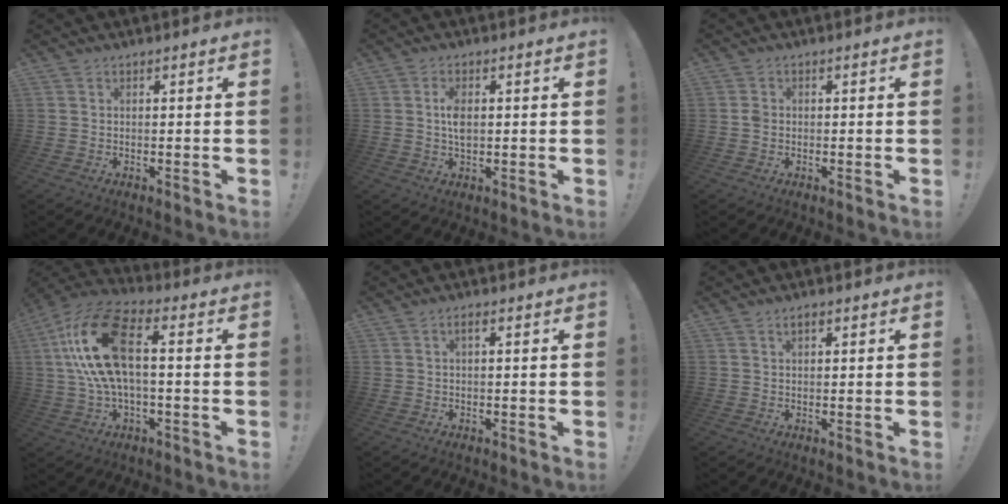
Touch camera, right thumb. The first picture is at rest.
{"total": 4.4, "force": [0.3, 2.3, 3.8], "torque": [-0.064, 0.005, 0.003]}
{"total": 1.5, "force": [-0.3, 1.3, 0.8], "torque": [-0.022, 0.009, -0.004]}
{"total": 19.6, "force": [2.1, 9.2, 17.2], "torque": [-0.339, 0.008, 0.035]}
{"total": 1.4, "force": [0.2, 0.2, 1.4], "torque": [-0.026, 0.003, 0.000]}
{"total": 1.8, "force": [1.0, 0.8, 1.3], "torque": [-0.025, 0.001, 0.018]}